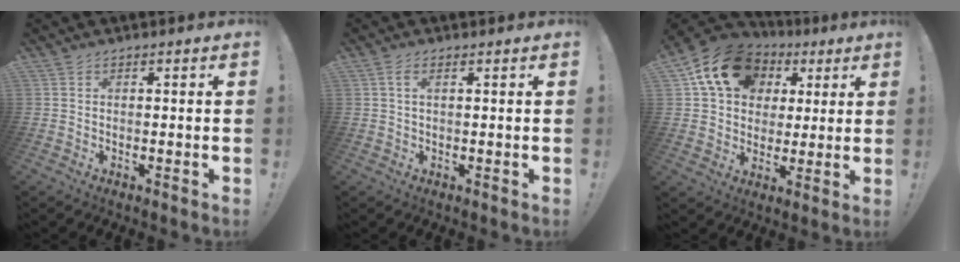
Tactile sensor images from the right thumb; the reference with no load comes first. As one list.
[{"total": 2.4, "force": [0.8, 0.6, 2.1], "torque": [-0.041, 0.002, 0.013]}, {"total": 16.9, "force": [7.2, 12.8, 8.4], "torque": [-0.134, -0.022, 0.142]}]